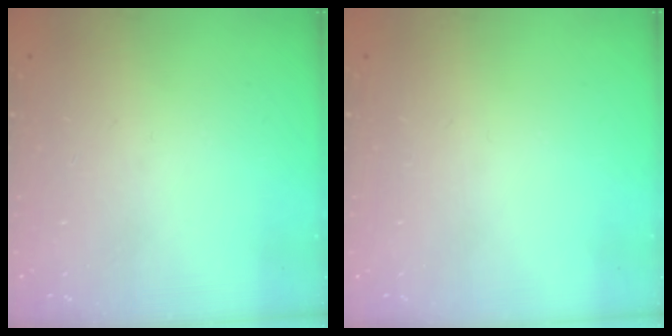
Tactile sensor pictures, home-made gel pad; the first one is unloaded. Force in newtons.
{"total": 0.0}